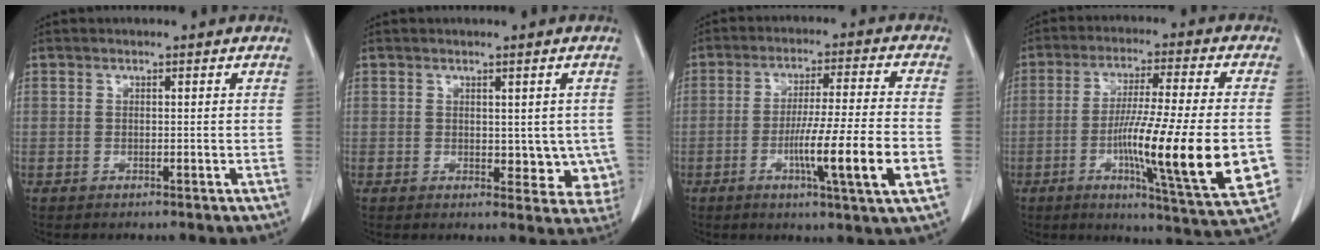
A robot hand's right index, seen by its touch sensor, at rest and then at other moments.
{"total": 5.7, "force": [0.2, 3.4, 4.6], "torque": [-0.024, -0.006, 0.007]}
{"total": 12.8, "force": [-3.8, -0.7, 12.2], "torque": [-0.205, -0.015, -0.067]}
{"total": 19.9, "force": [-4.3, 0.4, 19.4], "torque": [-0.270, -0.023, -0.063]}